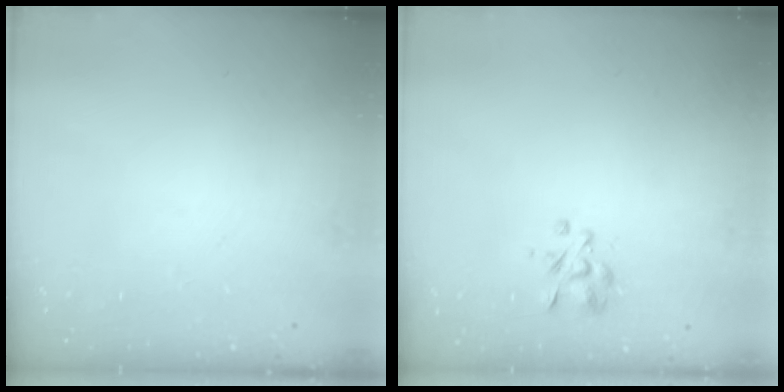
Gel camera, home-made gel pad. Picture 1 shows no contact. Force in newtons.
{"total": 3.0, "press": 2.9, "slide": 0.8}